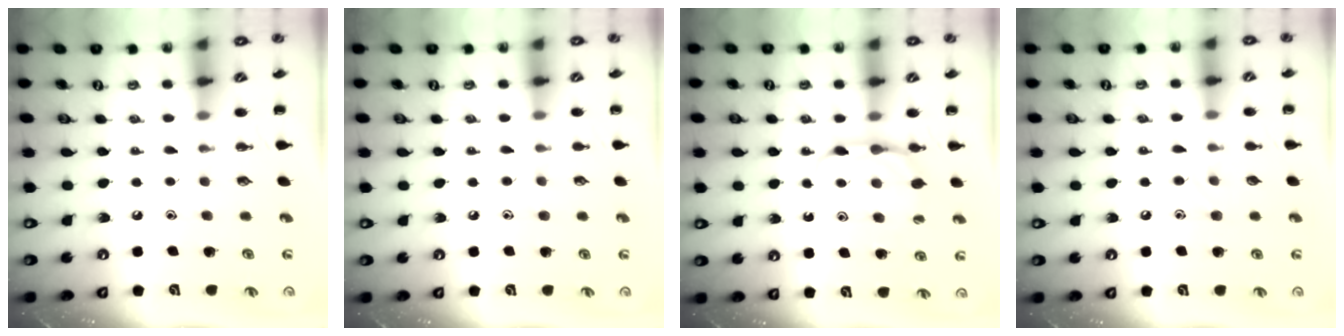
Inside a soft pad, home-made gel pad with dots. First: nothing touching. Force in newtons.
{"total": 4.0, "press": 3.7, "slide": 1.6}
{"total": 5.3, "press": 5.2, "slide": 0.9}
{"total": 4.9, "press": 4.6, "slide": 1.5}